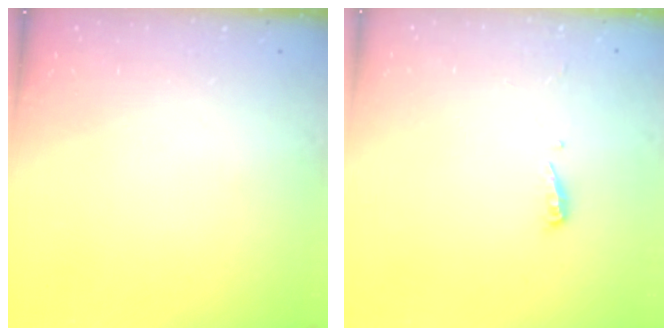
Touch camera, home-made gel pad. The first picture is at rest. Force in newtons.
{"total": 3.7, "press": 3.6, "slide": 0.5}